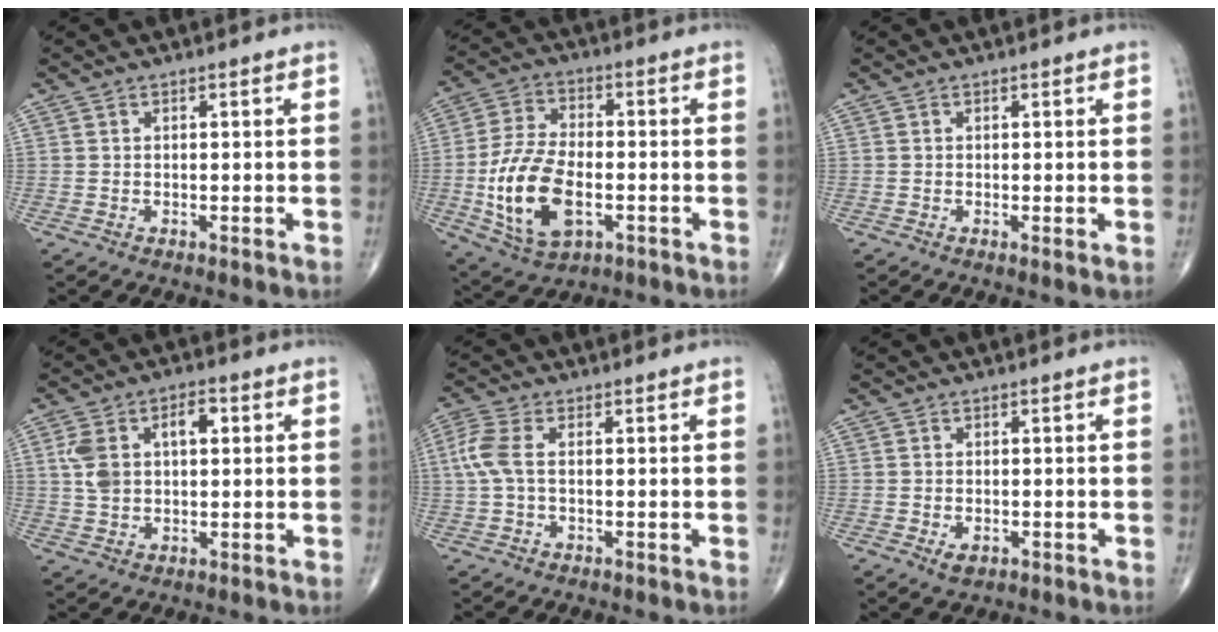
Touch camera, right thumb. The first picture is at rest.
{"total": 15.3, "force": [-3.5, 8.3, 12.4], "torque": [-0.243, 0.008, -0.057]}
{"total": 0.9, "force": [0.0, 0.1, 0.9], "torque": [-0.019, -0.005, -0.002]}
{"total": 8.9, "force": [1.9, 5.4, 6.8], "torque": [-0.119, 0.020, 0.039]}
{"total": 5.2, "force": [0.3, 2.5, 4.6], "torque": [-0.133, 0.010, -0.001]}
{"total": 2.2, "force": [-0.8, 1.3, 1.5], "torque": [-0.023, 0.000, -0.009]}